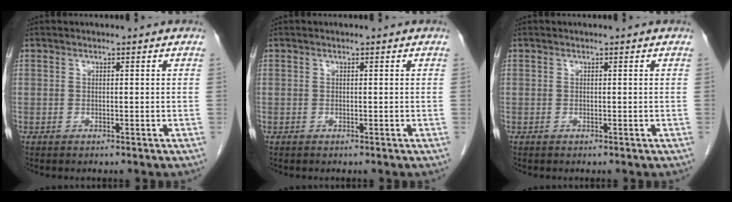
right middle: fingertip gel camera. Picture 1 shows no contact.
{"total": 0.0}
{"total": 0.0}